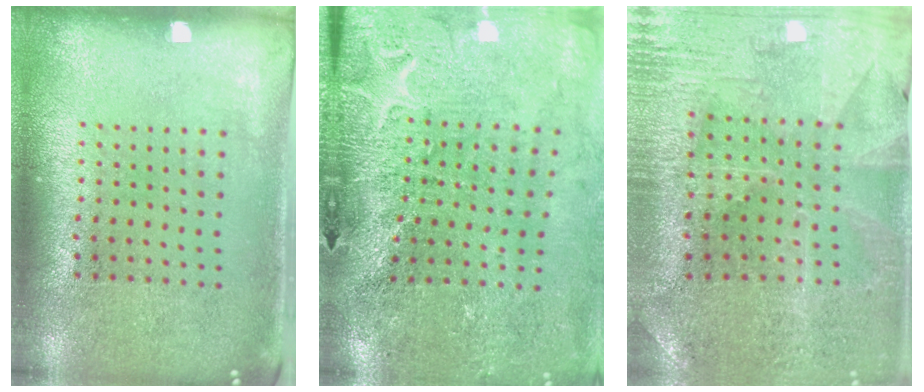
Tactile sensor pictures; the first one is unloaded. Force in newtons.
{"total": 3.5, "press": 3.4, "slide": 0.8}
{"total": 1.4, "press": 1.3, "slide": 0.4}